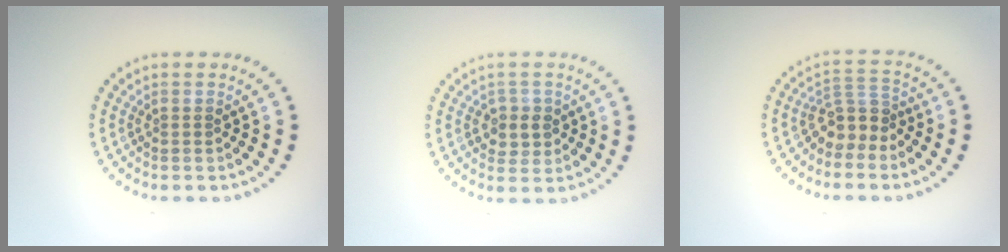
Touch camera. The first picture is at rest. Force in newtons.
{"total": 2.3, "press": 2.2, "slide": 0.7}
{"total": 3.0, "press": 2.3, "slide": 1.9}